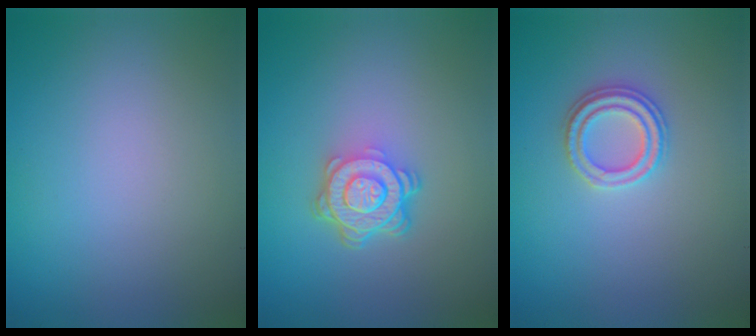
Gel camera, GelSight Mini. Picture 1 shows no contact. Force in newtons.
{"total": 4.8, "press": 3.4, "slide": 3.4}
{"total": 2.4, "press": 2.3, "slide": 0.6}